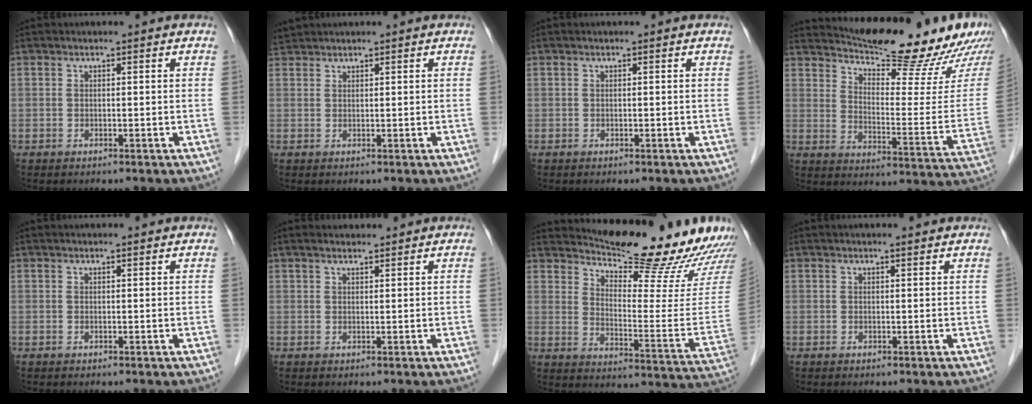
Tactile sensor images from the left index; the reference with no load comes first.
{"total": 1.5, "force": [1.5, -0.1, 0.1], "torque": [-0.010, 0.015, 0.038]}
{"total": 0.0}
{"total": 21.9, "force": [19.7, 2.4, 9.3], "torque": [-0.133, -0.069, 0.258]}
{"total": 1.3, "force": [1.1, 0.0, 0.7], "torque": [-0.007, 0.015, 0.018]}
{"total": 2.3, "force": [2.1, 0.3, 1.0], "torque": [-0.016, 0.017, 0.035]}
{"total": 21.5, "force": [20.1, 1.8, 7.3], "torque": [-0.107, -0.099, 0.256]}
{"total": 2.2, "force": [1.9, 0.1, 1.0], "torque": [-0.010, 0.015, 0.024]}